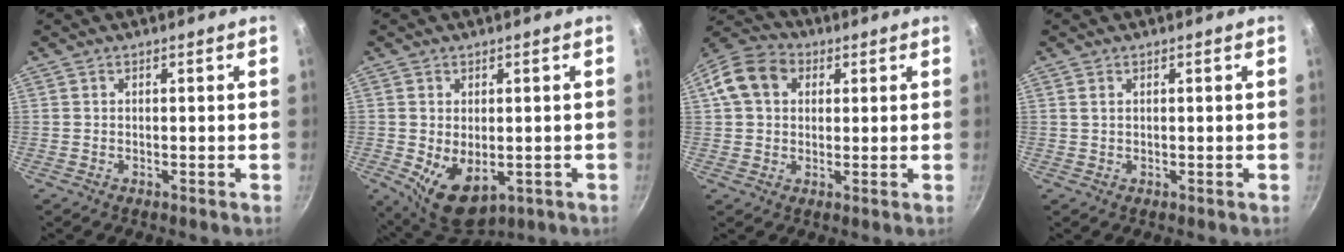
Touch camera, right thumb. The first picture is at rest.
{"total": 9.6, "force": [-1.7, 5.9, 7.4], "torque": [-0.103, -0.017, -0.008]}
{"total": 10.2, "force": [2.6, 8.0, 5.7], "torque": [-0.081, 0.019, 0.028]}
{"total": 0.8, "force": [0.4, 0.4, 0.5], "torque": [-0.011, 0.002, 0.008]}